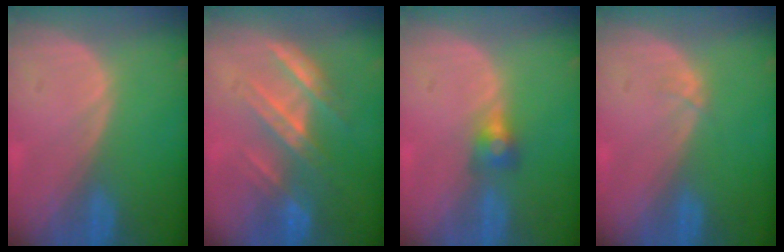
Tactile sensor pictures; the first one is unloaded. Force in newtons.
{"total": 7.3, "press": 6.7, "slide": 2.9}
{"total": 2.8, "press": 2.5, "slide": 1.3}
{"total": 0.5, "press": 0.5, "slide": 0.1}